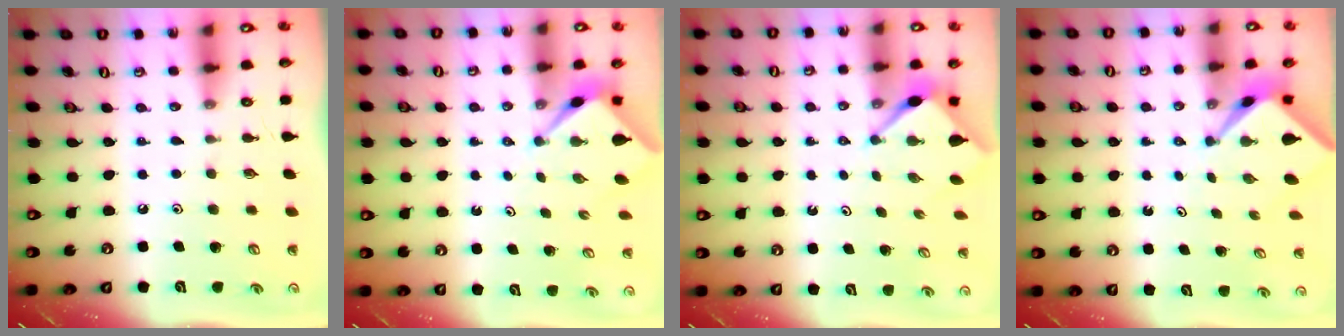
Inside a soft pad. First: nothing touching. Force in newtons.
{"total": 2.6, "press": 2.6, "slide": 0.3}
{"total": 2.9, "press": 2.9, "slide": 0.3}
{"total": 2.5, "press": 2.5, "slide": 0.2}